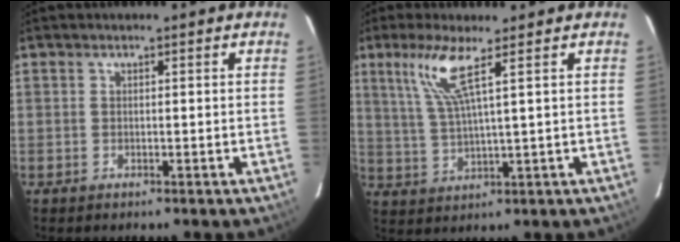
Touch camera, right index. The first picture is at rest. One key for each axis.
{"total": 7.3, "fx": 3.8, "fy": -0.1, "fz": 6.2, "tx": -0.131, "ty": -0.003, "tz": 0.084}